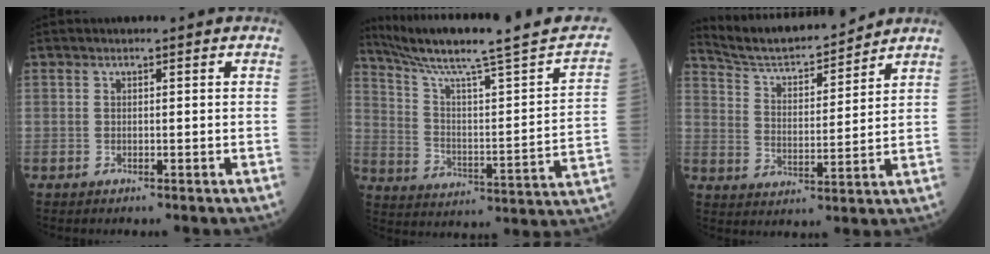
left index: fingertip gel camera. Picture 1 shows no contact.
{"total": 20.5, "force": [17.0, -0.5, 11.6], "torque": [-0.182, -0.038, 0.240]}
{"total": 12.2, "force": [11.7, 1.1, 3.3], "torque": [-0.064, 0.006, 0.202]}